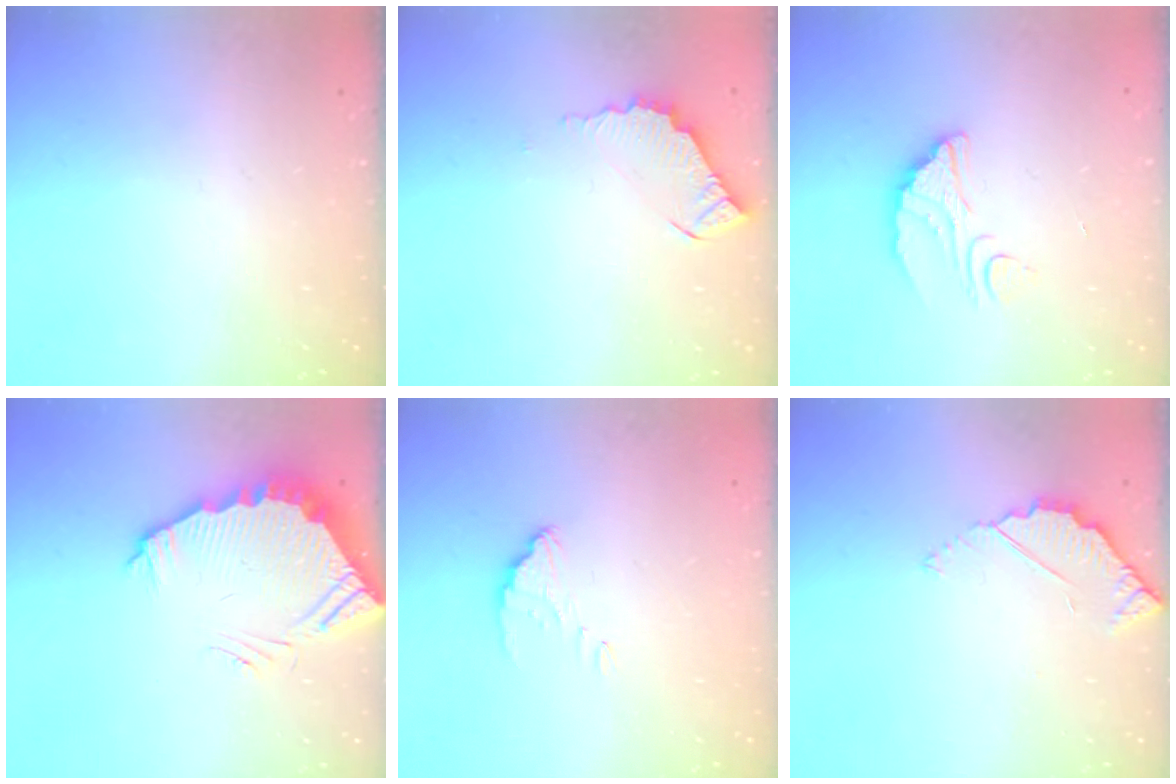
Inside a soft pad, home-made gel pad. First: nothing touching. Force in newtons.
{"total": 5.8, "press": 5.8, "slide": 0.3}
{"total": 6.5, "press": 6.4, "slide": 0.6}
{"total": 5.1, "press": 5.1, "slide": 0.3}
{"total": 2.7, "press": 2.7, "slide": 0.1}
{"total": 3.0, "press": 3.0, "slide": 0.3}